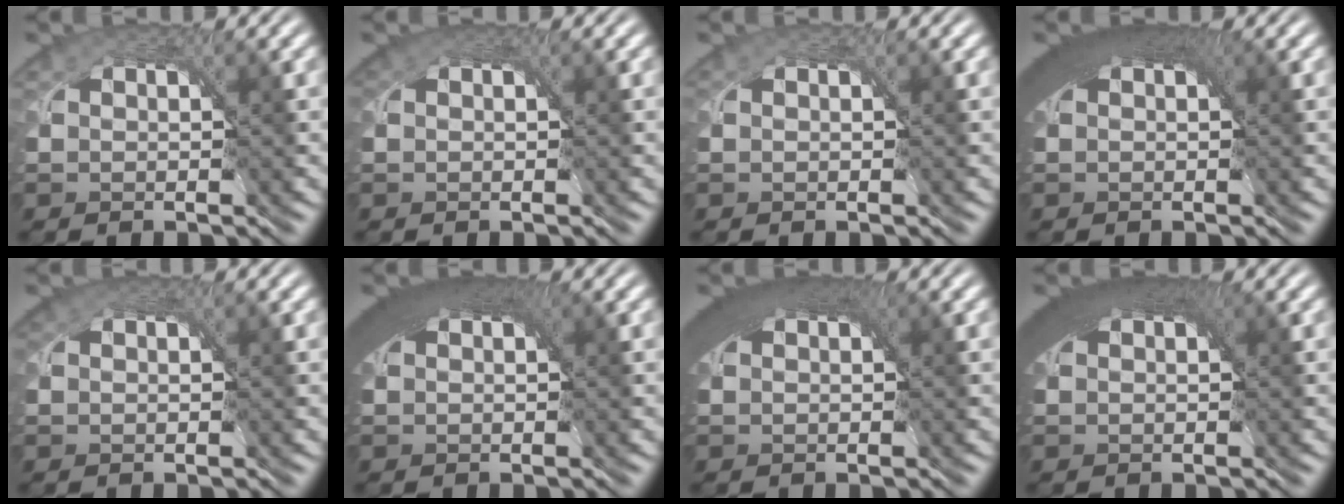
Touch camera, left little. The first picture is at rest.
{"total": 1.5, "force": [0.8, 0.9, 0.8], "torque": [-0.015, 0.003, 0.009]}
{"total": 0.0}
{"total": 8.2, "force": [3.0, 4.0, 6.5], "torque": [-0.100, 0.019, 0.031]}
{"total": 1.4, "force": [0.8, 0.9, 0.8], "torque": [-0.014, 0.003, 0.009]}
{"total": 7.9, "force": [2.9, 3.9, 6.2], "torque": [-0.097, 0.018, 0.031]}
{"total": 7.3, "force": [2.9, 3.6, 5.6], "torque": [-0.090, 0.016, 0.031]}
{"total": 8.3, "force": [3.0, 4.1, 6.5], "torque": [-0.101, 0.019, 0.031]}